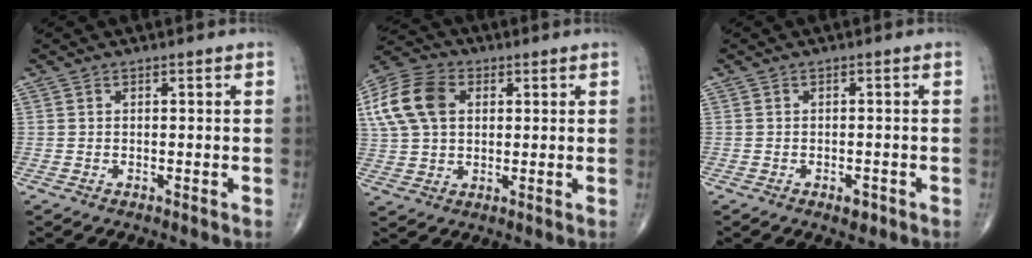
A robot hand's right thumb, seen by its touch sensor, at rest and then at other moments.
{"total": 14.0, "force": [3.4, 9.7, 9.5], "torque": [-0.196, 0.011, 0.060]}
{"total": 1.8, "force": [-1.0, 0.9, 1.2], "torque": [-0.015, 0.001, -0.013]}